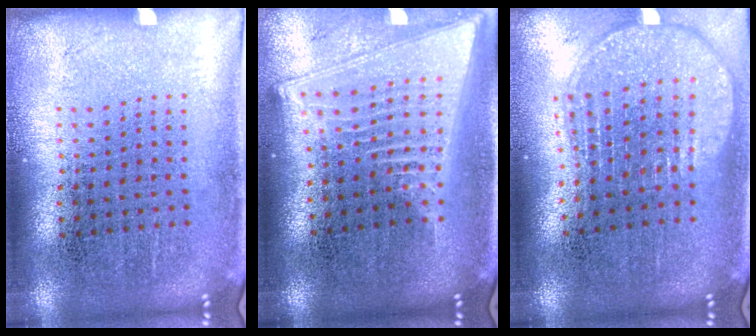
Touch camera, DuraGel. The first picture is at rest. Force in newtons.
{"total": 2.1, "press": 1.8, "slide": 1.1}
{"total": 1.9, "press": 1.6, "slide": 1.1}